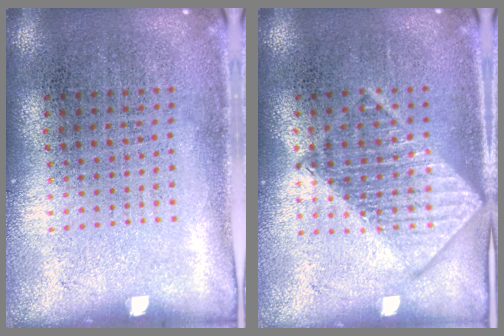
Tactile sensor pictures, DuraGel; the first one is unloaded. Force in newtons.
{"total": 1.6, "press": 1.6, "slide": 0.2}